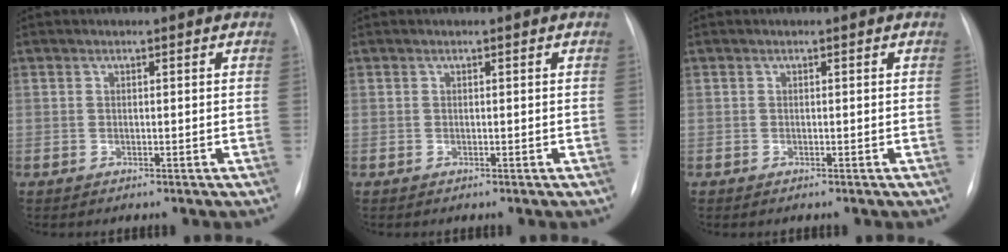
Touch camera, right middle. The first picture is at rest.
{"total": 0.0}
{"total": 0.0}